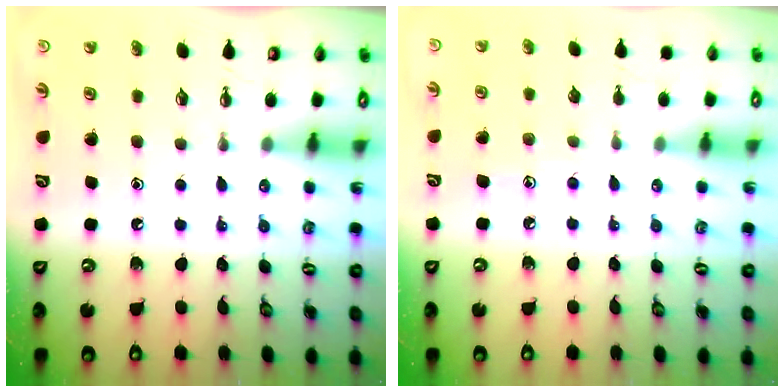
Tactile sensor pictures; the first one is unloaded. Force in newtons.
{"total": 4.8, "press": 4.8, "slide": 0.4}